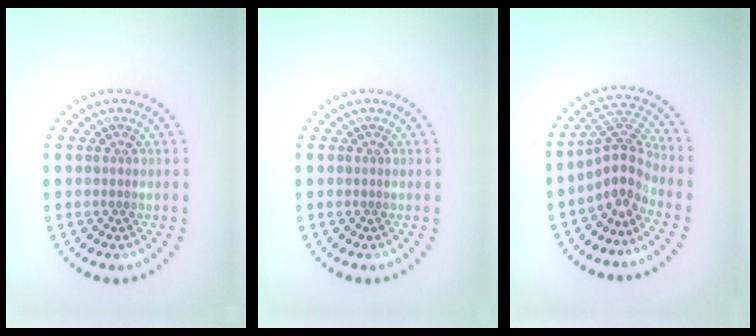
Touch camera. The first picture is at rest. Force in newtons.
{"total": 0.0}
{"total": 3.6, "press": 2.7, "slide": 2.4}